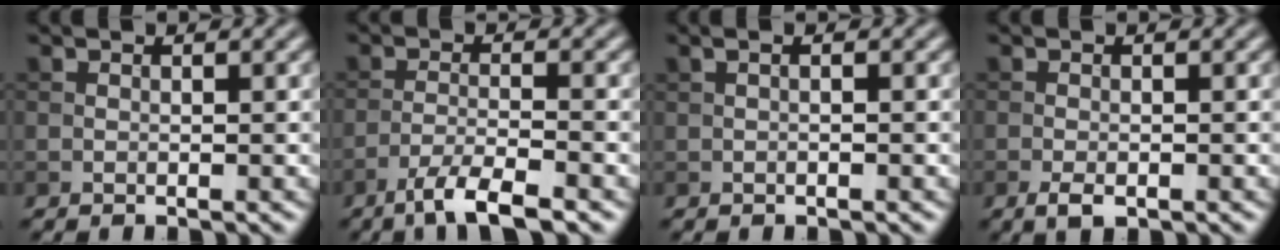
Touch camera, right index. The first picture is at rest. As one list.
[{"total": 4.4, "force": [-3.1, 0.6, 3.0], "torque": [-0.057, 0.002, -0.063]}, {"total": 1.0, "force": [0.2, 0.3, 1.0], "torque": [-0.013, -0.008, 0.000]}, {"total": 1.7, "force": [-0.9, 0.7, 1.2], "torque": [-0.024, -0.005, -0.016]}]